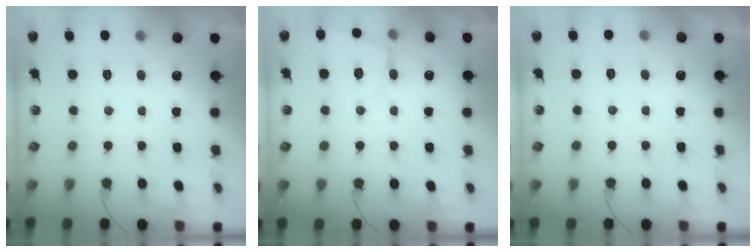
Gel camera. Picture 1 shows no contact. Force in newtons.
{"total": 5.5, "press": 5.4, "slide": 0.7}
{"total": 2.6, "press": 2.6, "slide": 0.4}